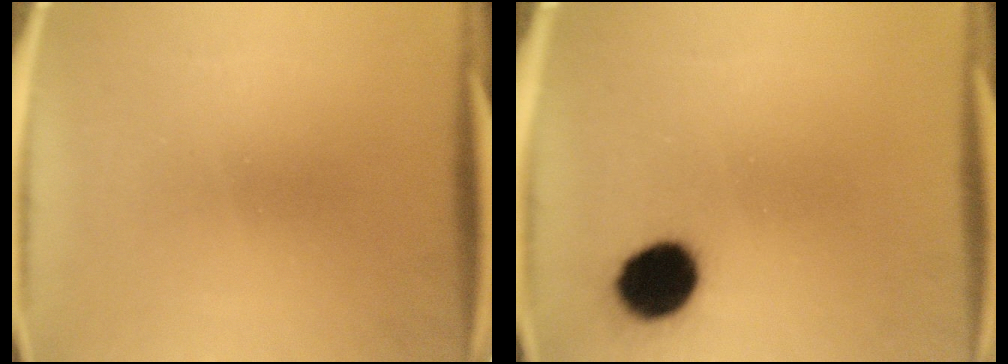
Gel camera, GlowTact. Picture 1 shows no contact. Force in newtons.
{"total": 10.3}